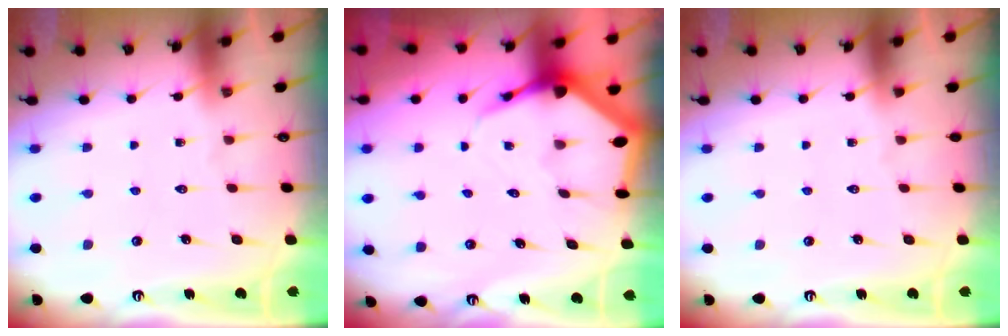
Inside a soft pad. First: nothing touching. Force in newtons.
{"total": 5.6, "press": 5.6, "slide": 0.7}
{"total": 0.0}